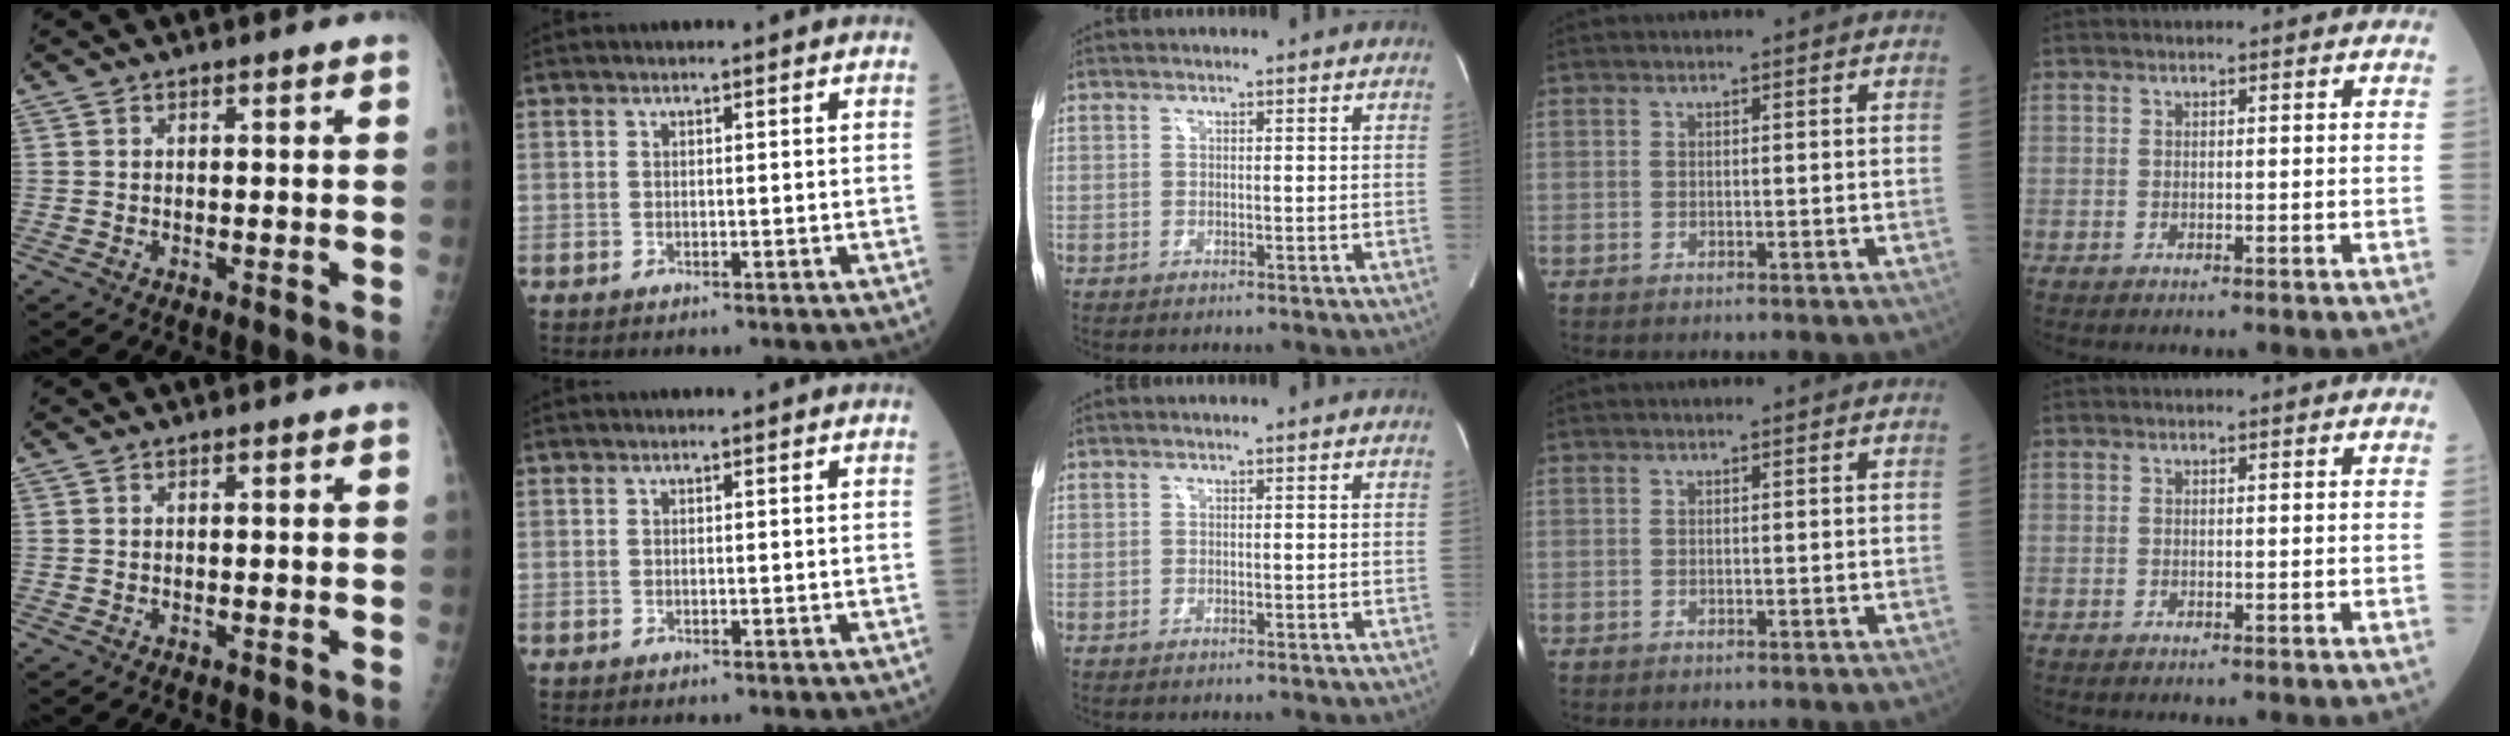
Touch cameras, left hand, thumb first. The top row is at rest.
{}